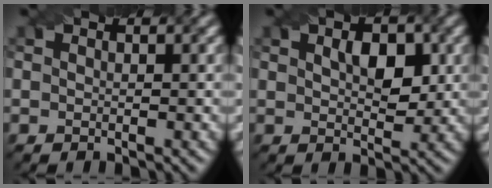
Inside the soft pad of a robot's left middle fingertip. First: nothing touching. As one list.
[{"total": 3.6, "force": [1.1, 2.0, 2.8], "torque": [-0.046, 0.002, 0.020]}]